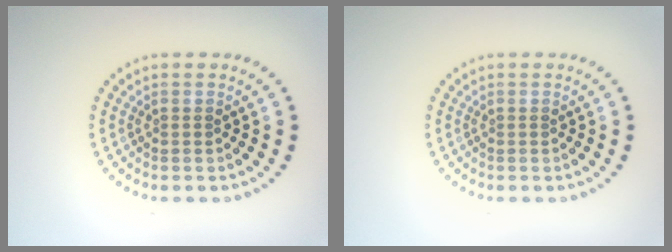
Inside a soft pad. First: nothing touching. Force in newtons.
{"total": 0.0}